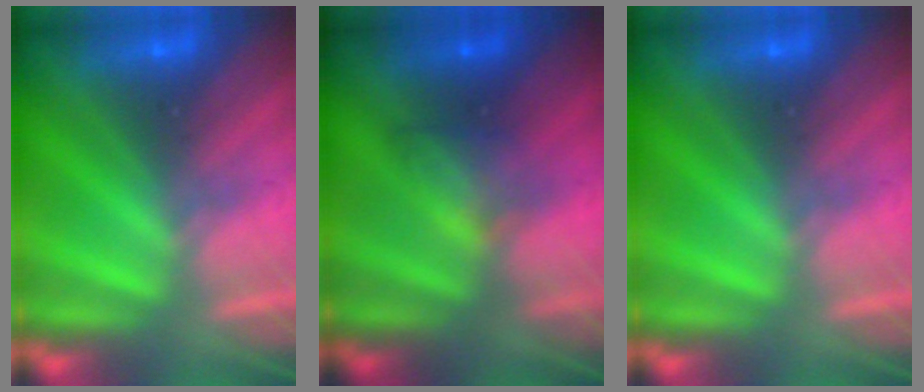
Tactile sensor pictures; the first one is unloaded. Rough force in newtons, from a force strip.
{"total": 2.3}
{"total": 0.0}